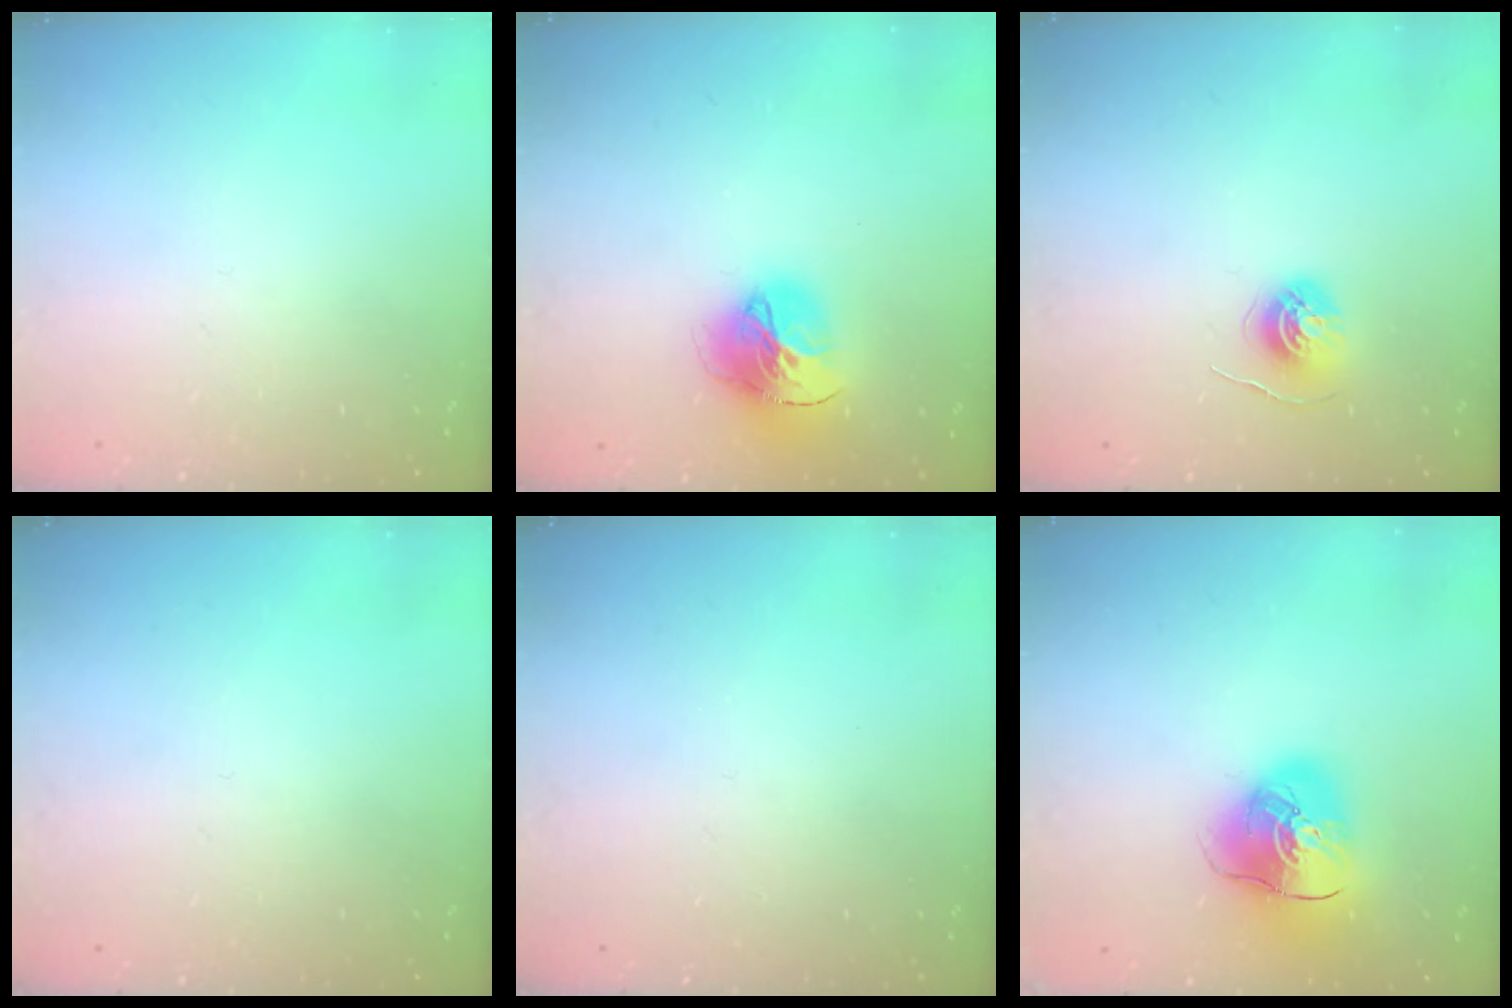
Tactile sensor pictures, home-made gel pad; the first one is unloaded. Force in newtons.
{"total": 16.7, "press": 16.6, "slide": 1.8}
{"total": 5.7, "press": 5.7, "slide": 0.5}
{"total": 0.0}
{"total": 0.0}
{"total": 11.7, "press": 11.5, "slide": 1.8}